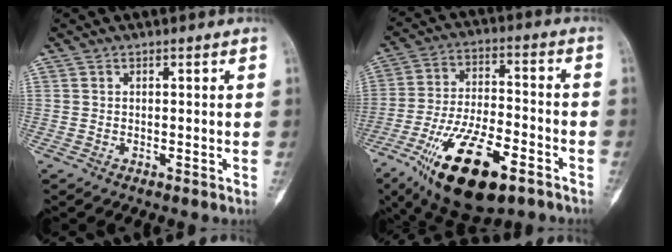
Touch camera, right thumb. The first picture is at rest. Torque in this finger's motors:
{"motor_torque": [0.82, 0.06, 1.82, -0.94, 0.15]}